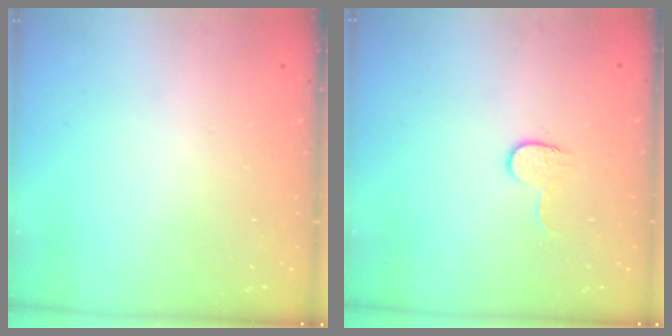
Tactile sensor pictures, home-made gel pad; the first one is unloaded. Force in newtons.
{"total": 5.4, "press": 5.4, "slide": 0.5}